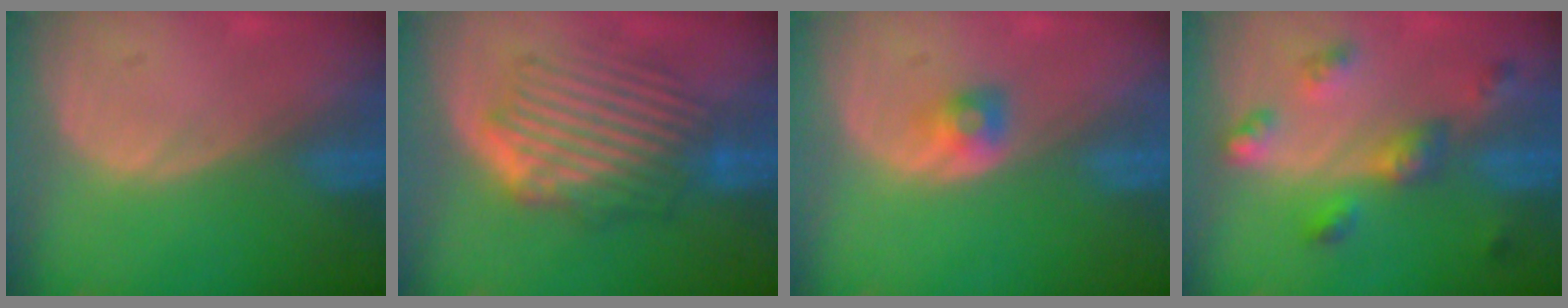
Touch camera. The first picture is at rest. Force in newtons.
{"total": 9.1, "press": 8.3, "slide": 3.7}
{"total": 2.0, "press": 2.0, "slide": 0.3}
{"total": 6.0, "press": 5.8, "slide": 1.7}